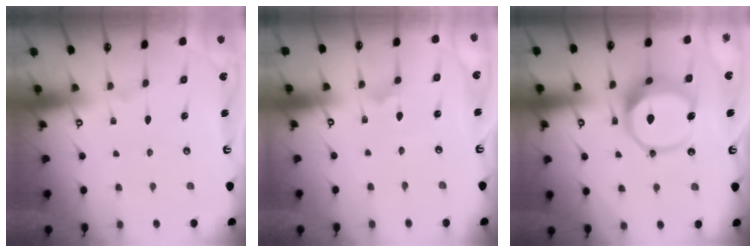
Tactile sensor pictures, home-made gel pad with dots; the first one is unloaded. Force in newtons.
{"total": 1.5, "press": 1.5, "slide": 0.0}
{"total": 13.0, "press": 12.9, "slide": 1.9}